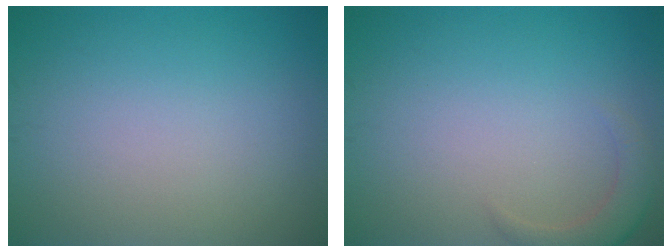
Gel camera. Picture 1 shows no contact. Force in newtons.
{"total": 2.3, "press": 2.3, "slide": 0.4}